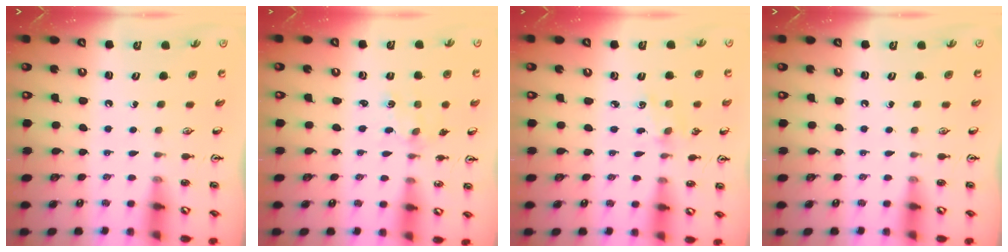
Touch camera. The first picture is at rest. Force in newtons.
{"total": 3.0, "press": 3.0, "slide": 0.3}
{"total": 1.7, "press": 1.7, "slide": 0.4}
{"total": 0.0}